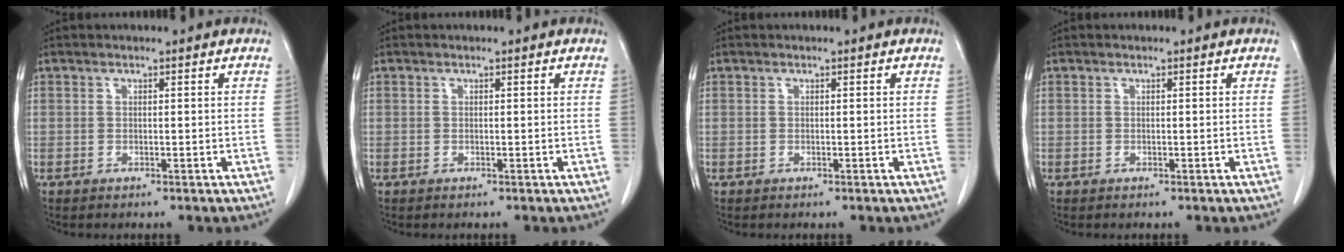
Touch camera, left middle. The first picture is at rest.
{"total": 0.0}
{"total": 0.0}
{"total": 0.0}